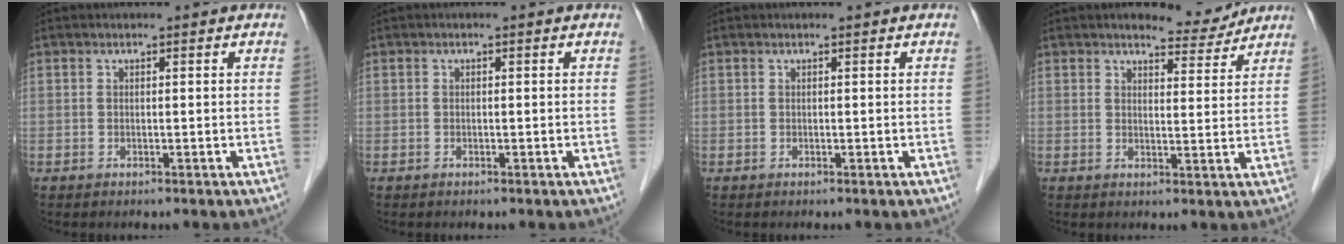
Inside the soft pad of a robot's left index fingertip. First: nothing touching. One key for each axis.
{"total": 0.0}
{"total": 0.0}
{"total": 4.5, "fx": 4.3, "fy": 0.9, "fz": 0.6, "tx": -0.012, "ty": -0.007, "tz": 0.057}